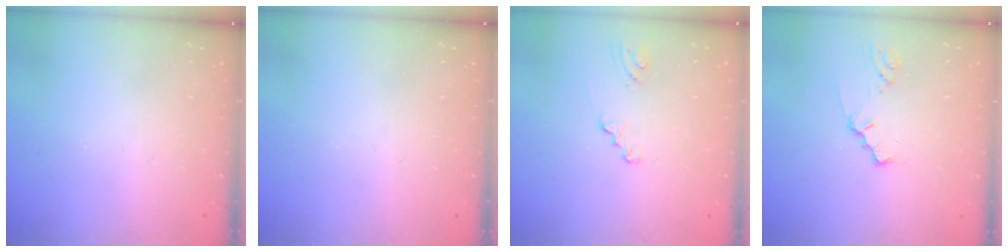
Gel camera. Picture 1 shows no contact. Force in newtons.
{"total": 0.0}
{"total": 1.3, "press": 1.3, "slide": 0.1}
{"total": 0.9, "press": 0.8, "slide": 0.2}